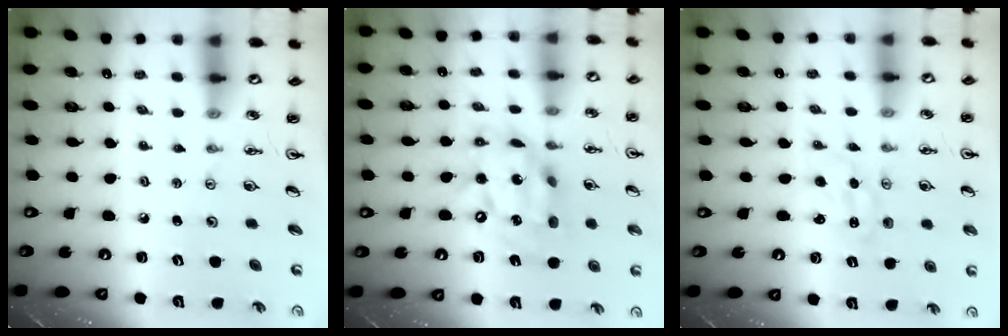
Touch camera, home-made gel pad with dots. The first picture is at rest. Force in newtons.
{"total": 16.5, "press": 16.5, "slide": 1.4}
{"total": 0.0}